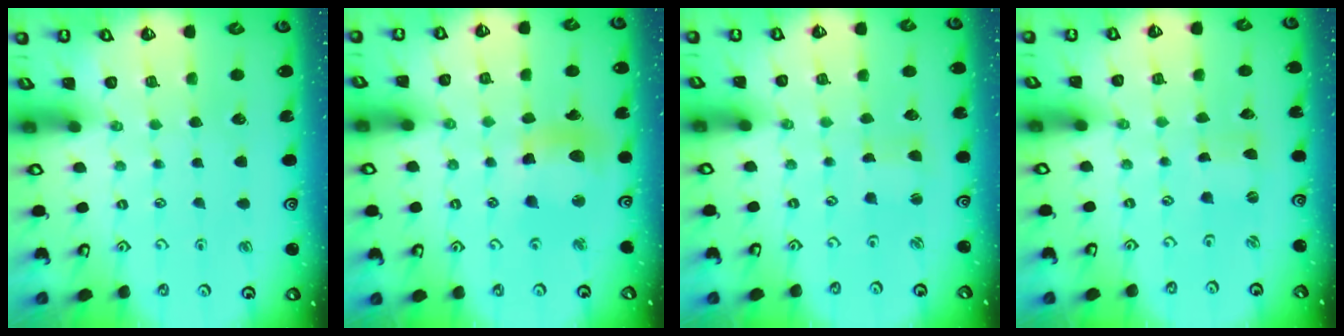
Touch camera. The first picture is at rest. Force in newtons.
{"total": 12.1, "press": 11.8, "slide": 2.4}
{"total": 2.0, "press": 2.0, "slide": 0.3}
{"total": 0.0}